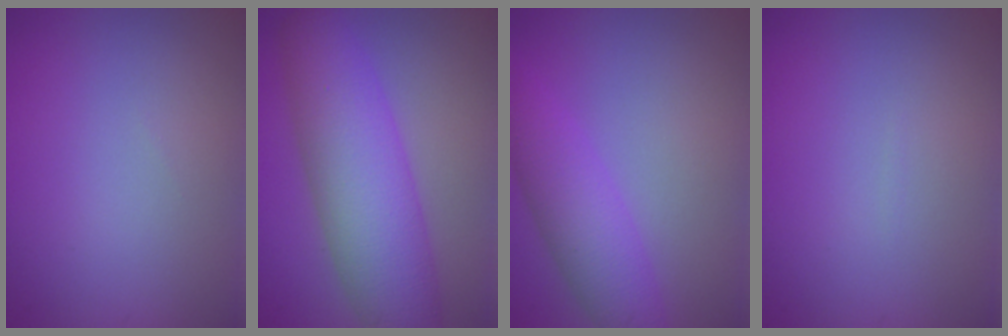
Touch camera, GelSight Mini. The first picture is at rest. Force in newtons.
{"total": 8.6, "press": 8.6, "slide": 0.1}
{"total": 4.5, "press": 4.5, "slide": 0.1}
{"total": 0.0}